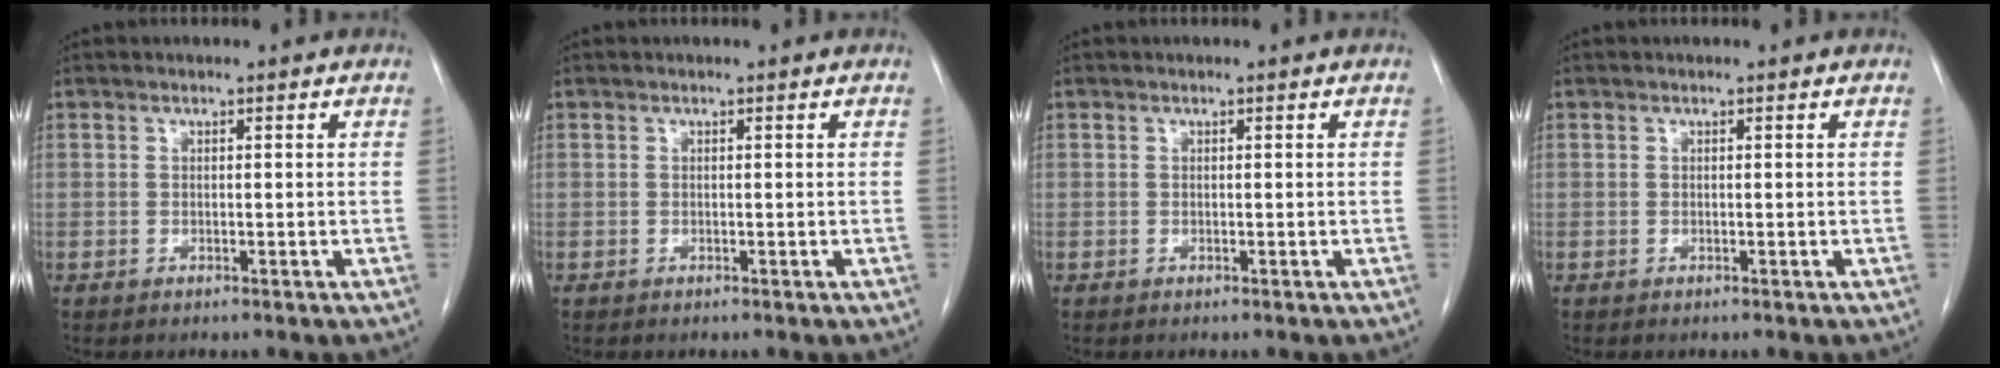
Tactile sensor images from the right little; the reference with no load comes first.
{"total": 0.0}
{"total": 0.0}
{"total": 0.0}